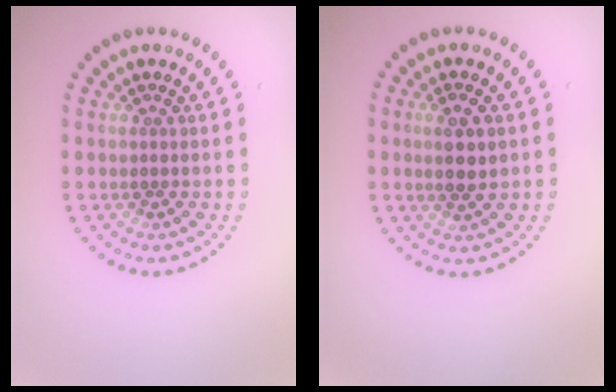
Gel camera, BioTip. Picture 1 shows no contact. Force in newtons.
{"total": 2.4, "press": 2.3, "slide": 0.7}